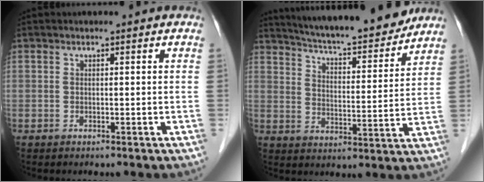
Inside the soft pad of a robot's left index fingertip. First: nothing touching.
{"total": 17.5, "force": [16.0, 1.8, 6.8], "torque": [-0.108, -0.004, 0.234]}